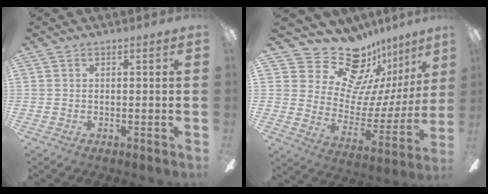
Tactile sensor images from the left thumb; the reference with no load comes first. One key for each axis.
{"total": 19.9, "fx": 16.3, "fy": 9.6, "fz": 6.3, "tx": -0.111, "ty": -0.127, "tz": 0.296}